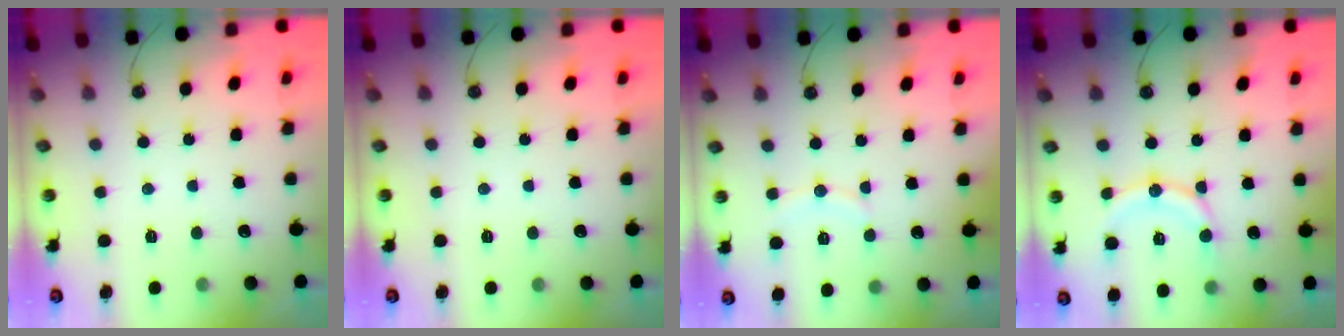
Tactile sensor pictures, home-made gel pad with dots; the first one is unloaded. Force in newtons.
{"total": 0.0}
{"total": 6.4, "press": 6.4, "slide": 0.4}
{"total": 12.7, "press": 12.4, "slide": 2.7}